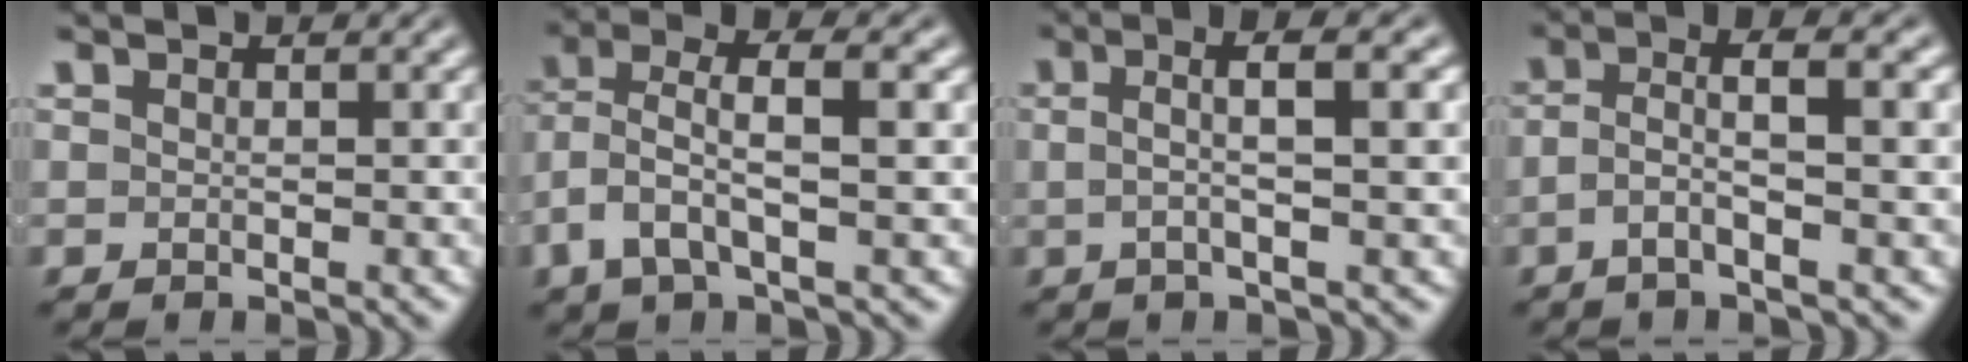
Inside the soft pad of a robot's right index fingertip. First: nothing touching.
{"total": 3.8, "force": [0.7, 1.8, 3.2], "torque": [-0.084, -0.015, 0.022]}
{"total": 3.8, "force": [0.8, 0.0, 3.7], "torque": [-0.054, 0.010, 0.009]}
{"total": 3.0, "force": [-0.8, 0.1, 2.9], "torque": [-0.053, -0.006, -0.012]}